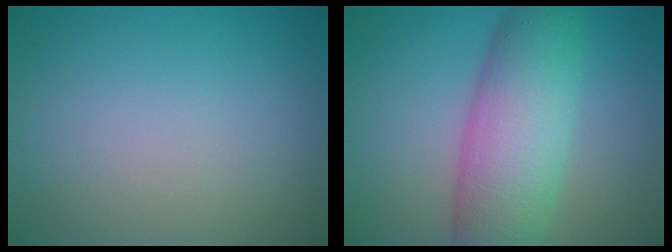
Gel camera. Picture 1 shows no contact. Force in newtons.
{"total": 8.3, "press": 8.3, "slide": 0.1}